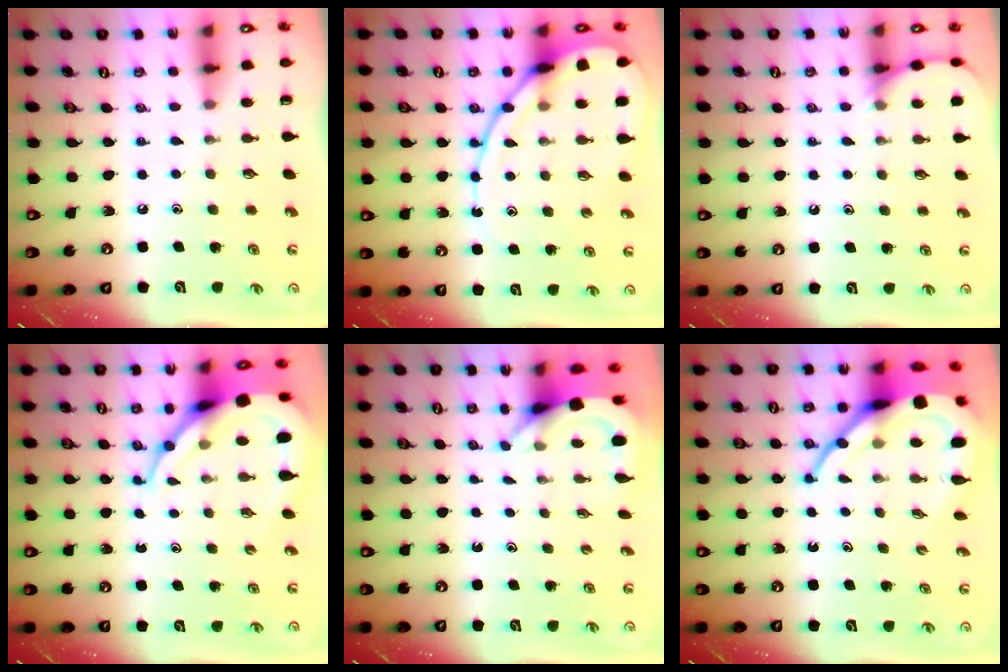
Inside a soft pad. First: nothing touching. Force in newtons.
{"total": 13.1, "press": 13.1, "slide": 1.2}
{"total": 6.1, "press": 6.1, "slide": 0.4}
{"total": 11.4, "press": 11.3, "slide": 1.2}
{"total": 3.9, "press": 3.9, "slide": 0.3}
{"total": 12.9, "press": 12.8, "slide": 1.1}